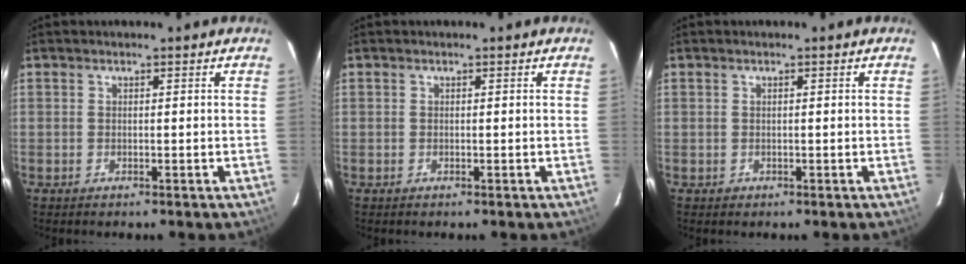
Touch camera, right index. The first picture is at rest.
{"total": 0.0}
{"total": 0.7, "force": [-0.2, 0.7, 0.0], "torque": [0.002, 0.001, 0.002]}